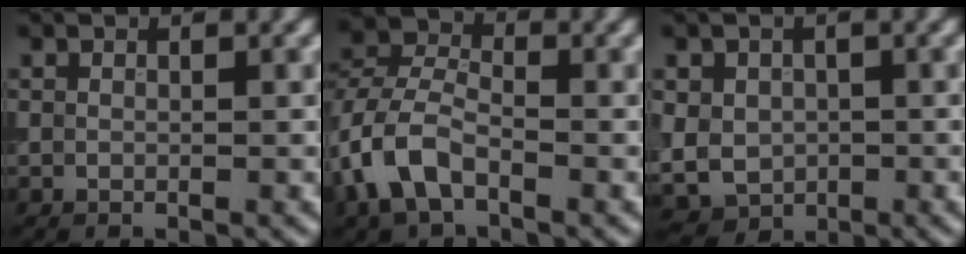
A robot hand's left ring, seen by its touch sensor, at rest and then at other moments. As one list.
[{"total": 5.4, "force": [-2.4, 3.2, 3.5], "torque": [-0.075, 0.004, -0.059]}, {"total": 5.2, "force": [-0.3, 4.5, 2.6], "torque": [-0.050, -0.001, -0.010]}]